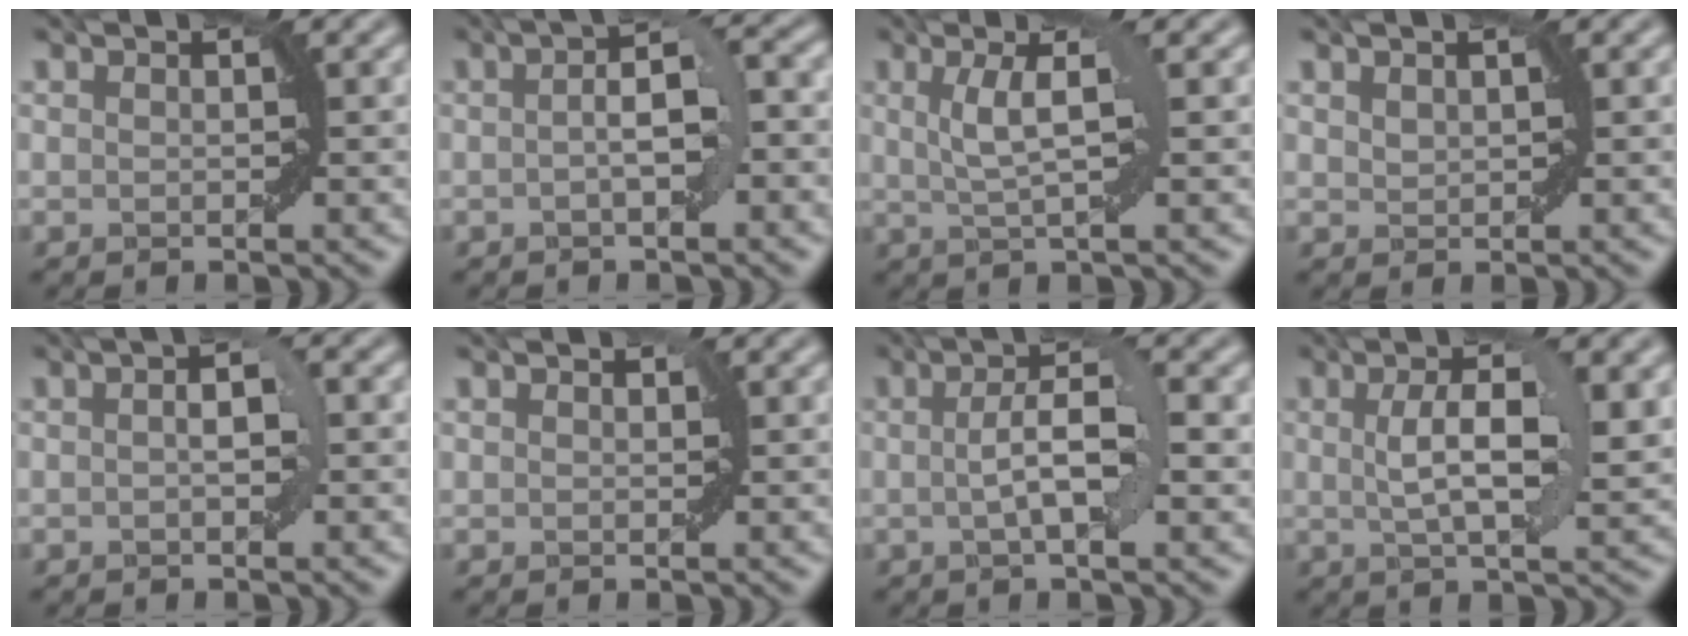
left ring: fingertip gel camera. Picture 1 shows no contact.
{"total": 4.4, "force": [-0.2, 1.2, 4.2], "torque": [-0.066, 0.009, -0.007]}
{"total": 3.8, "force": [1.0, 0.7, 3.6], "torque": [-0.064, 0.001, 0.019]}
{"total": 0.9, "force": [0.6, 0.5, 0.5], "torque": [-0.009, 0.001, 0.016]}
{"total": 2.2, "force": [0.1, 0.7, 2.0], "torque": [-0.028, 0.007, -0.001]}
{"total": 0.6, "force": [0.4, 0.4, 0.1], "torque": [0.002, 0.000, 0.006]}
{"total": 4.7, "force": [0.3, 1.1, 4.5], "torque": [-0.079, 0.007, 0.003]}
{"total": 6.2, "force": [1.2, 1.8, 5.8], "torque": [-0.093, 0.005, 0.019]}